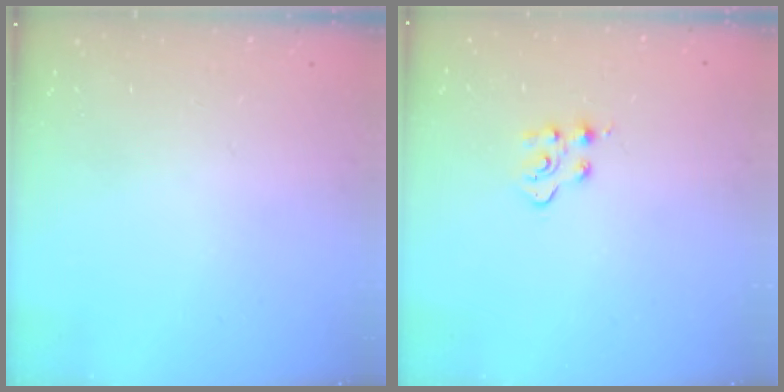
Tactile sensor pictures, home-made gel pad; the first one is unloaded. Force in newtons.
{"total": 4.7, "press": 4.7, "slide": 0.5}